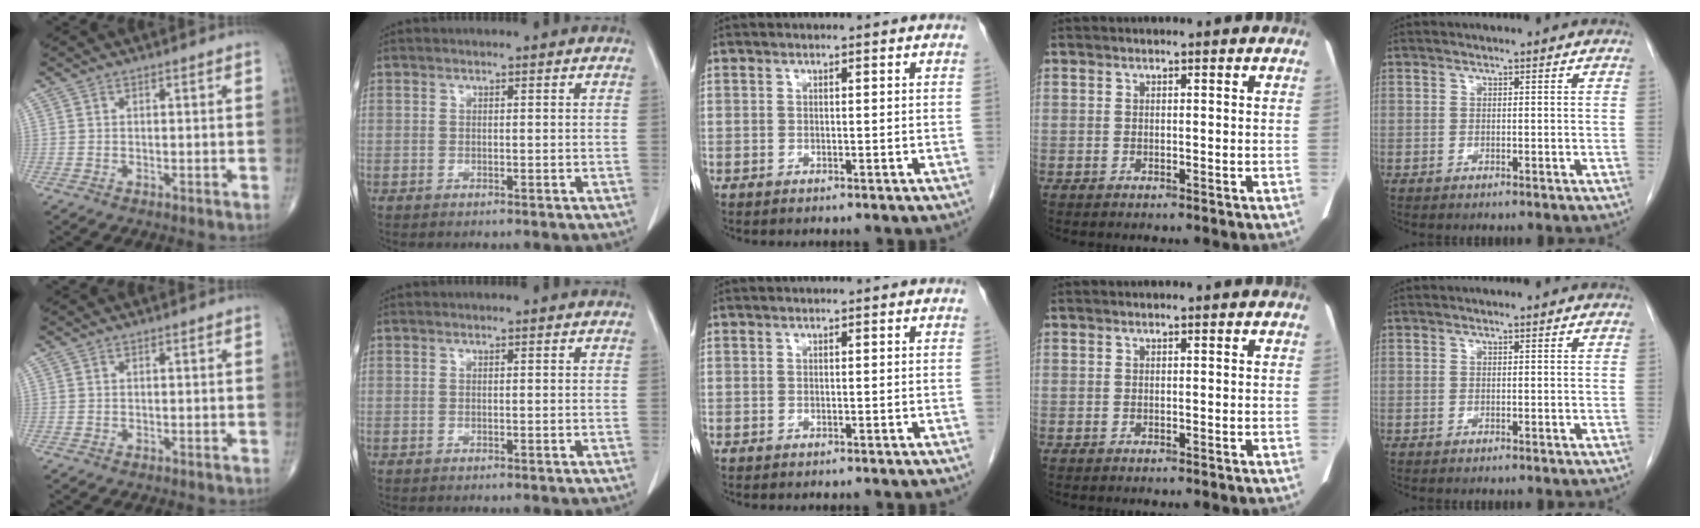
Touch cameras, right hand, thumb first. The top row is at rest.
{}